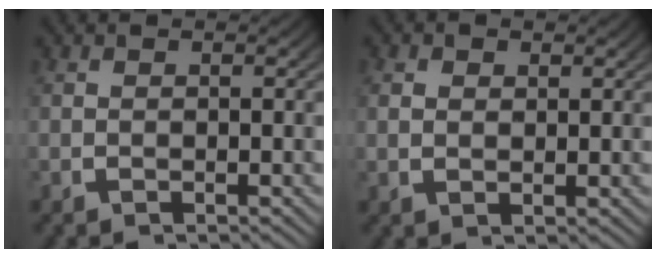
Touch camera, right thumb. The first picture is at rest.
{"total": 1.3, "force": [0.8, 0.7, 0.7], "torque": [-0.008, -0.006, 0.020]}